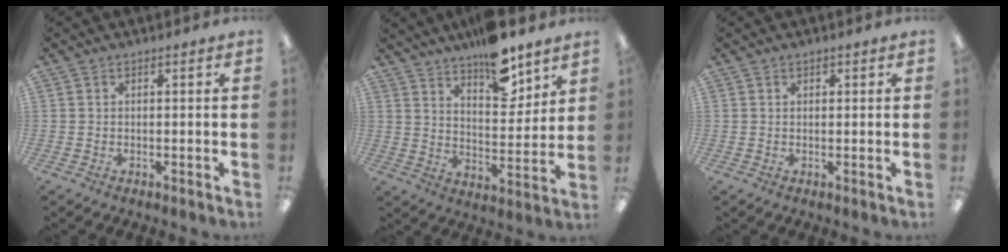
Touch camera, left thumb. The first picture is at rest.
{"total": 13.6, "force": [10.6, 5.2, 6.8], "torque": [-0.085, -0.074, 0.184]}
{"total": 0.8, "force": [0.6, 0.6, 0.2], "torque": [-0.003, 0.003, 0.010]}